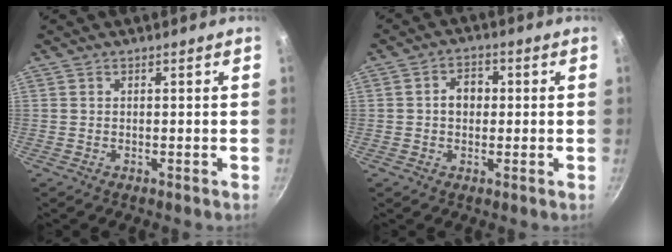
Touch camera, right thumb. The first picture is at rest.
{"total": 4.7, "force": [0.2, 3.7, 2.9], "torque": [-0.019, 0.011, -0.002]}